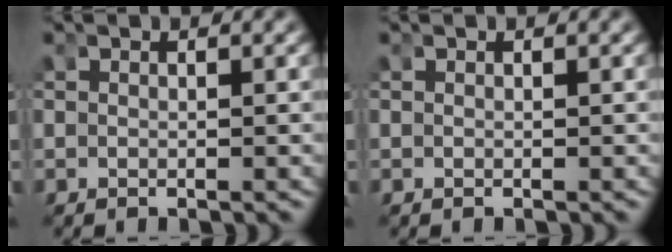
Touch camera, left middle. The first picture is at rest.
{"total": 0.0}